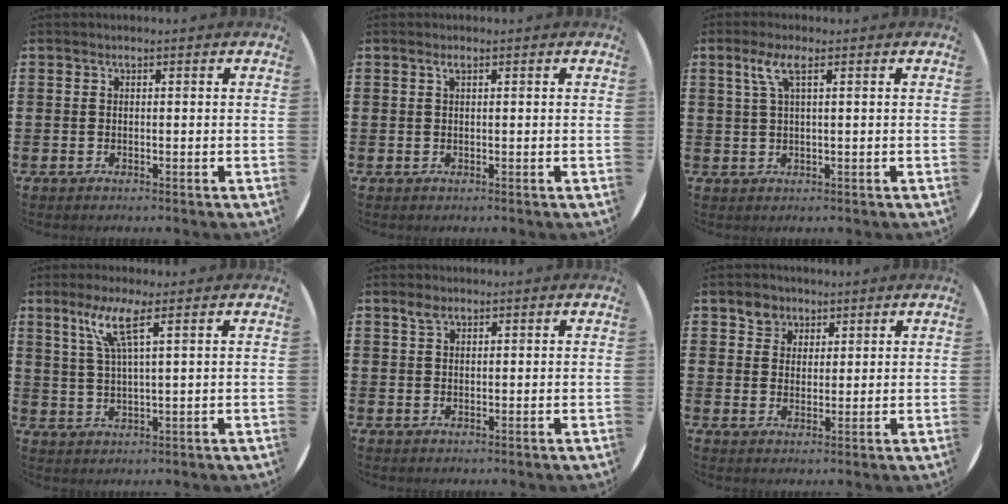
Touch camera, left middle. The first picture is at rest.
{"total": 0.6, "force": [0.3, 0.1, 0.5], "torque": [-0.010, 0.001, 0.006]}
{"total": 2.9, "force": [1.3, 0.5, 2.6], "torque": [-0.054, 0.007, 0.020]}
{"total": 5.9, "force": [3.2, 0.6, 4.9], "torque": [-0.104, 0.007, 0.053]}
{"total": 1.5, "force": [1.0, 0.7, 0.8], "torque": [-0.009, 0.002, 0.017]}
{"total": 3.2, "force": [2.3, 2.3, 0.1], "torque": [-0.001, 0.006, 0.043]}